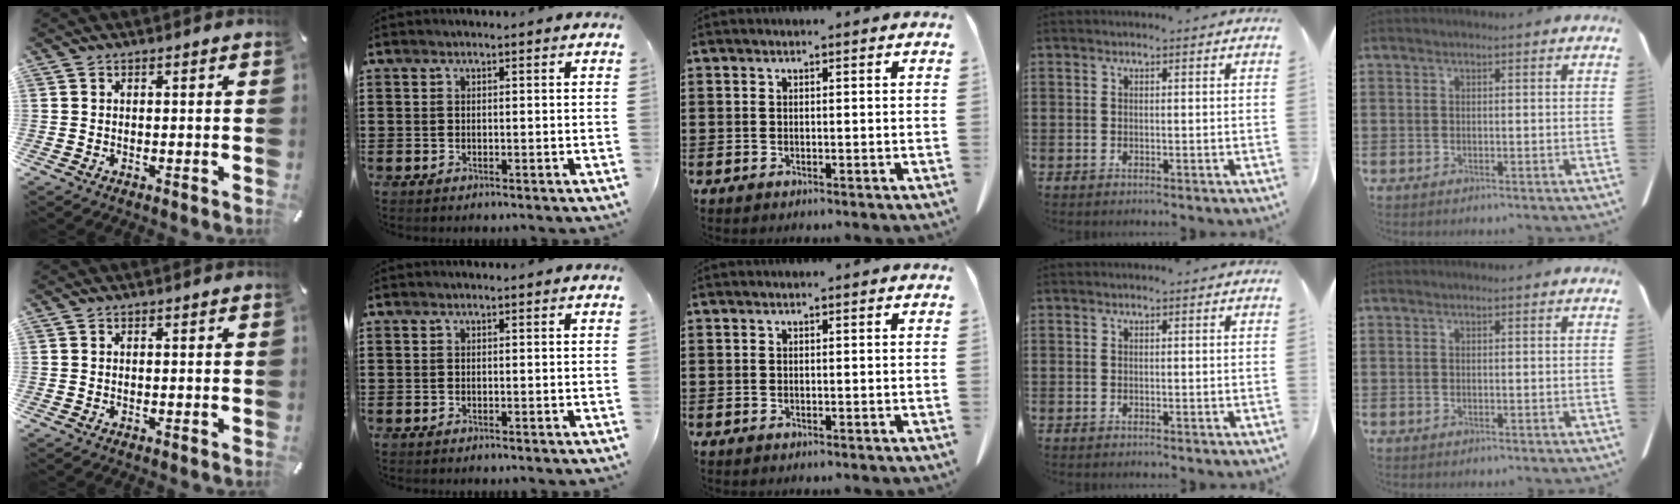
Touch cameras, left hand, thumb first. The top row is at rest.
{}